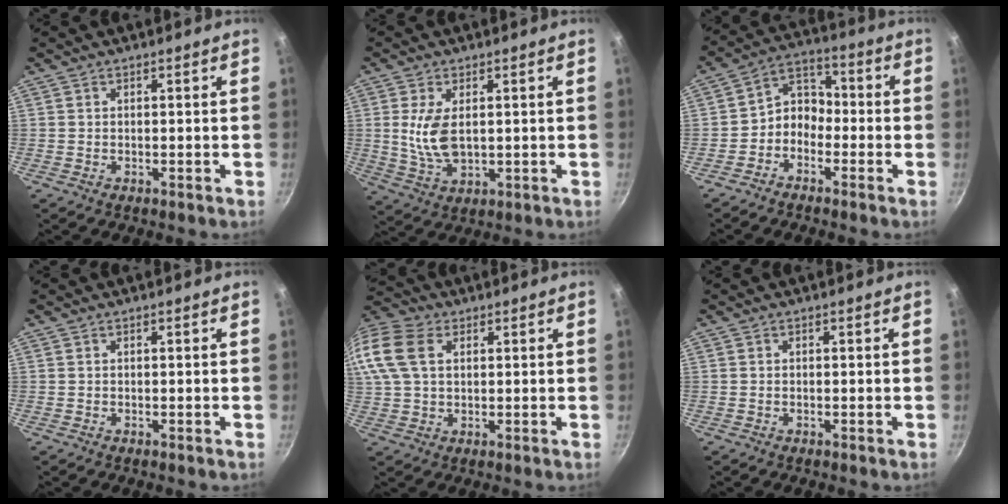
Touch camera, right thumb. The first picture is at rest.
{"total": 8.1, "force": [1.1, 4.5, 6.7], "torque": [-0.131, -0.013, 0.027]}
{"total": 6.7, "force": [-2.6, 5.2, 3.2], "torque": [-0.024, 0.047, -0.067]}
{"total": 0.0}
{"total": 19.8, "force": [6.2, 13.6, 13.0], "torque": [-0.319, 0.044, 0.113]}
{"total": 0.0}